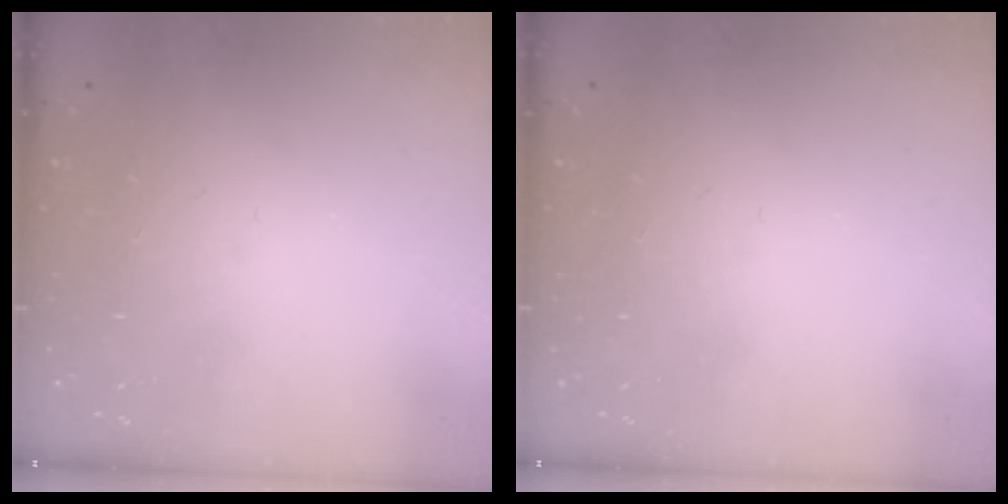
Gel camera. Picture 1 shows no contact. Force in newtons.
{"total": 0.0}